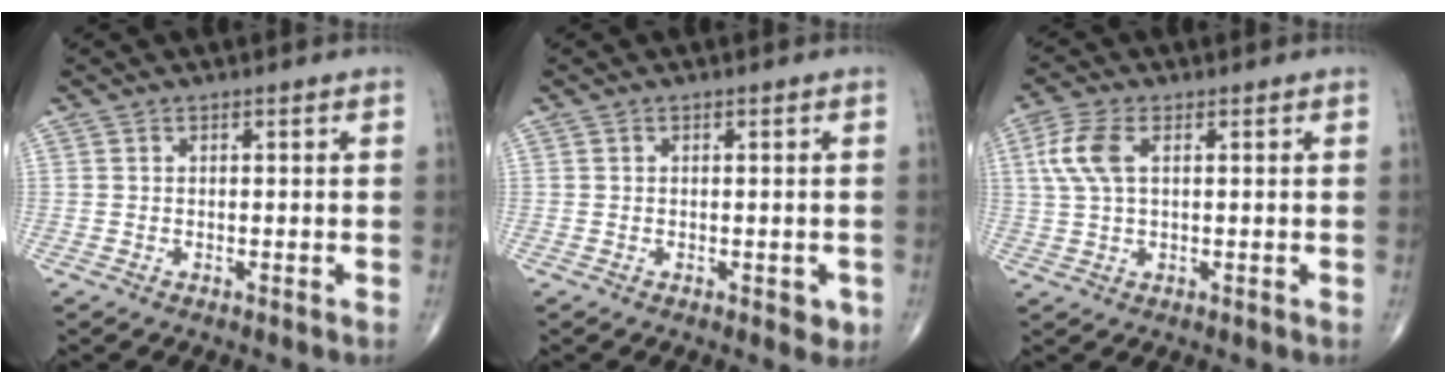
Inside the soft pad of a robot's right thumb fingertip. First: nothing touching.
{"total": 1.9, "force": [-0.5, 1.2, 1.4], "torque": [0.000, 0.000, -0.006]}
{"total": 6.6, "force": [1.7, 3.3, 5.5], "torque": [-0.141, 0.013, 0.033]}